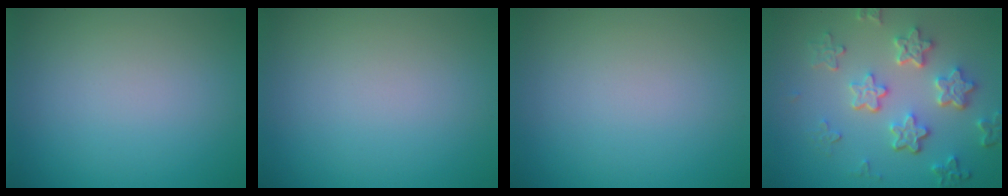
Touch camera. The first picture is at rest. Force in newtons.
{"total": 0.0}
{"total": 0.0}
{"total": 5.4, "press": 4.2, "slide": 3.4}